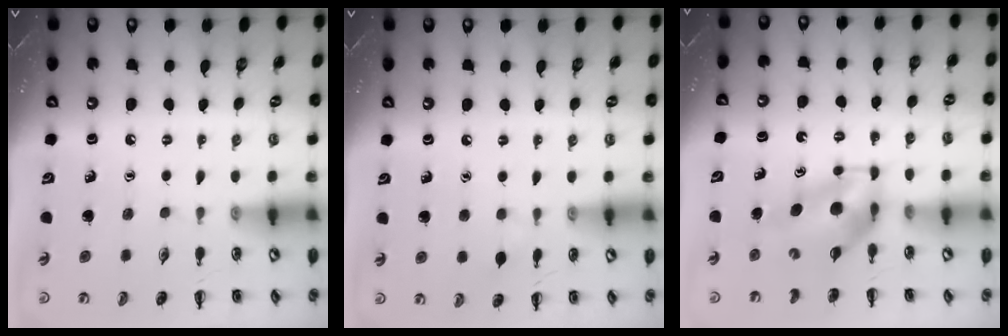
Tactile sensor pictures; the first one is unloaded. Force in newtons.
{"total": 3.0, "press": 2.7, "slide": 1.2}
{"total": 5.1, "press": 5.0, "slide": 1.1}